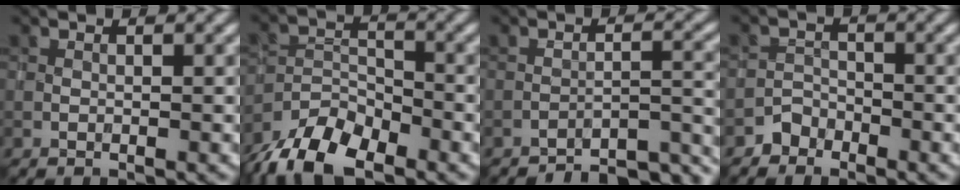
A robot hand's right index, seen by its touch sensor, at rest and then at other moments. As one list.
[{"total": 7.9, "force": [-5.9, 3.6, 3.7], "torque": [-0.061, -0.013, -0.114]}, {"total": 9.7, "force": [-9.2, 1.9, 2.5], "torque": [-0.020, 0.011, -0.111]}, {"total": 1.7, "force": [-1.4, 1.0, -0.1], "torque": [0.010, 0.014, -0.027]}]